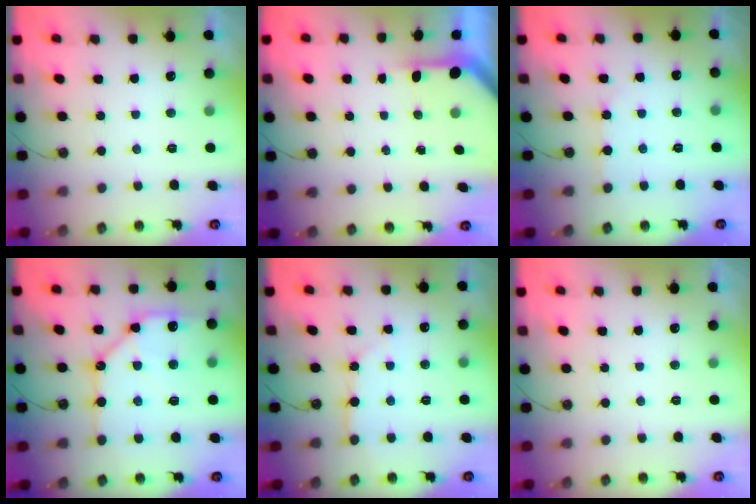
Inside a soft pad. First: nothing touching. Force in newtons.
{"total": 3.1, "press": 3.1, "slide": 0.2}
{"total": 2.2, "press": 2.2, "slide": 0.4}
{"total": 14.9, "press": 14.8, "slide": 1.8}
{"total": 3.4, "press": 3.4, "slide": 0.2}
{"total": 0.0}